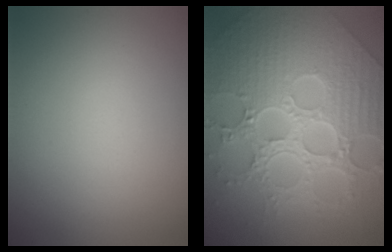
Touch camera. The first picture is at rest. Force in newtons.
{"total": 9.8, "press": 7.1, "slide": 6.8}